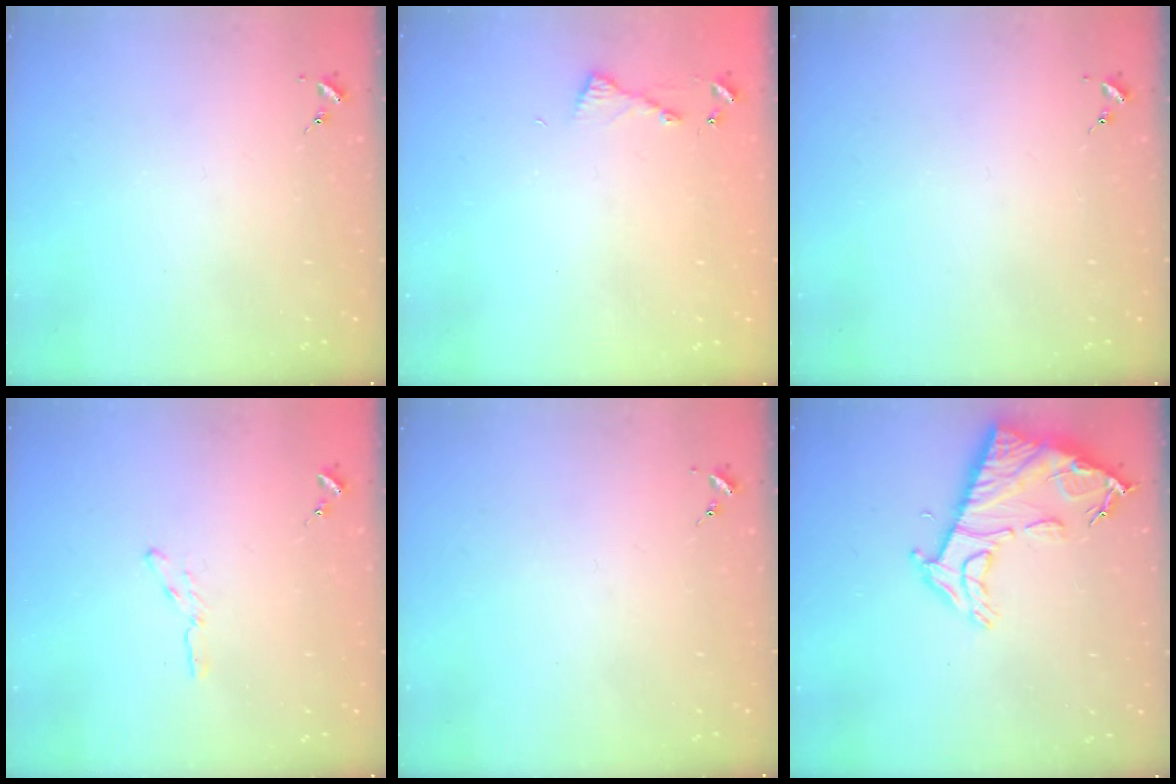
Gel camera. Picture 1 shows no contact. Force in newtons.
{"total": 5.5, "press": 5.4, "slide": 0.4}
{"total": 0.0}
{"total": 3.0, "press": 3.0, "slide": 0.3}
{"total": 0.0}
{"total": 13.1, "press": 13.0, "slide": 1.1}